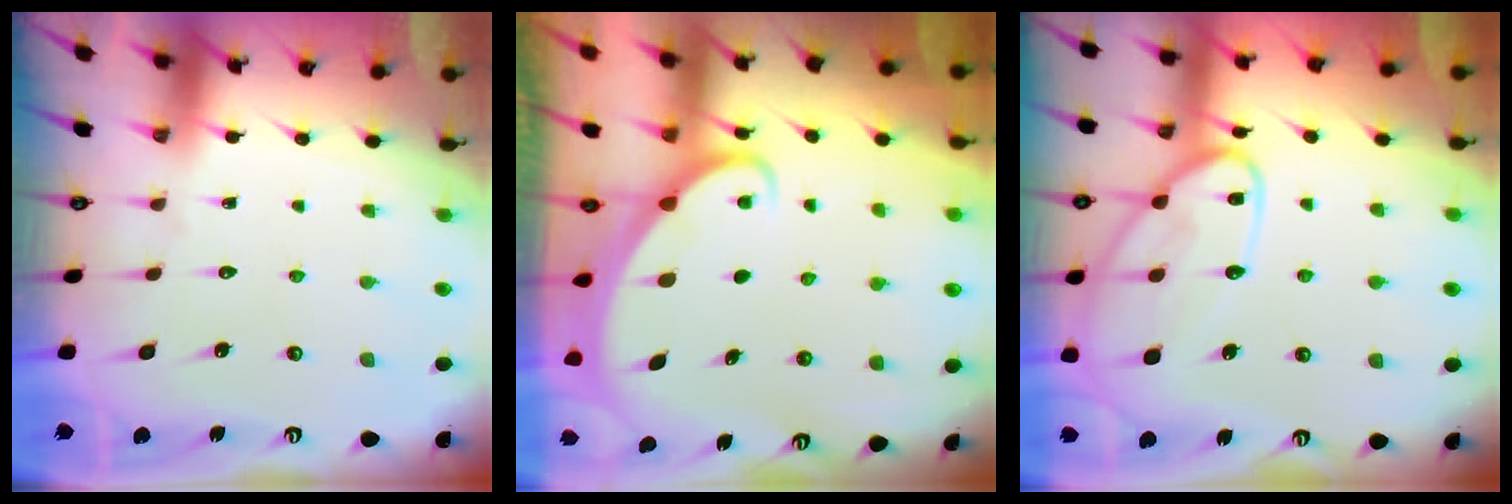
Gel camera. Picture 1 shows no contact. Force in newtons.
{"total": 2.4, "press": 2.4, "slide": 0.2}
{"total": 17.3, "press": 17.3, "slide": 1.4}